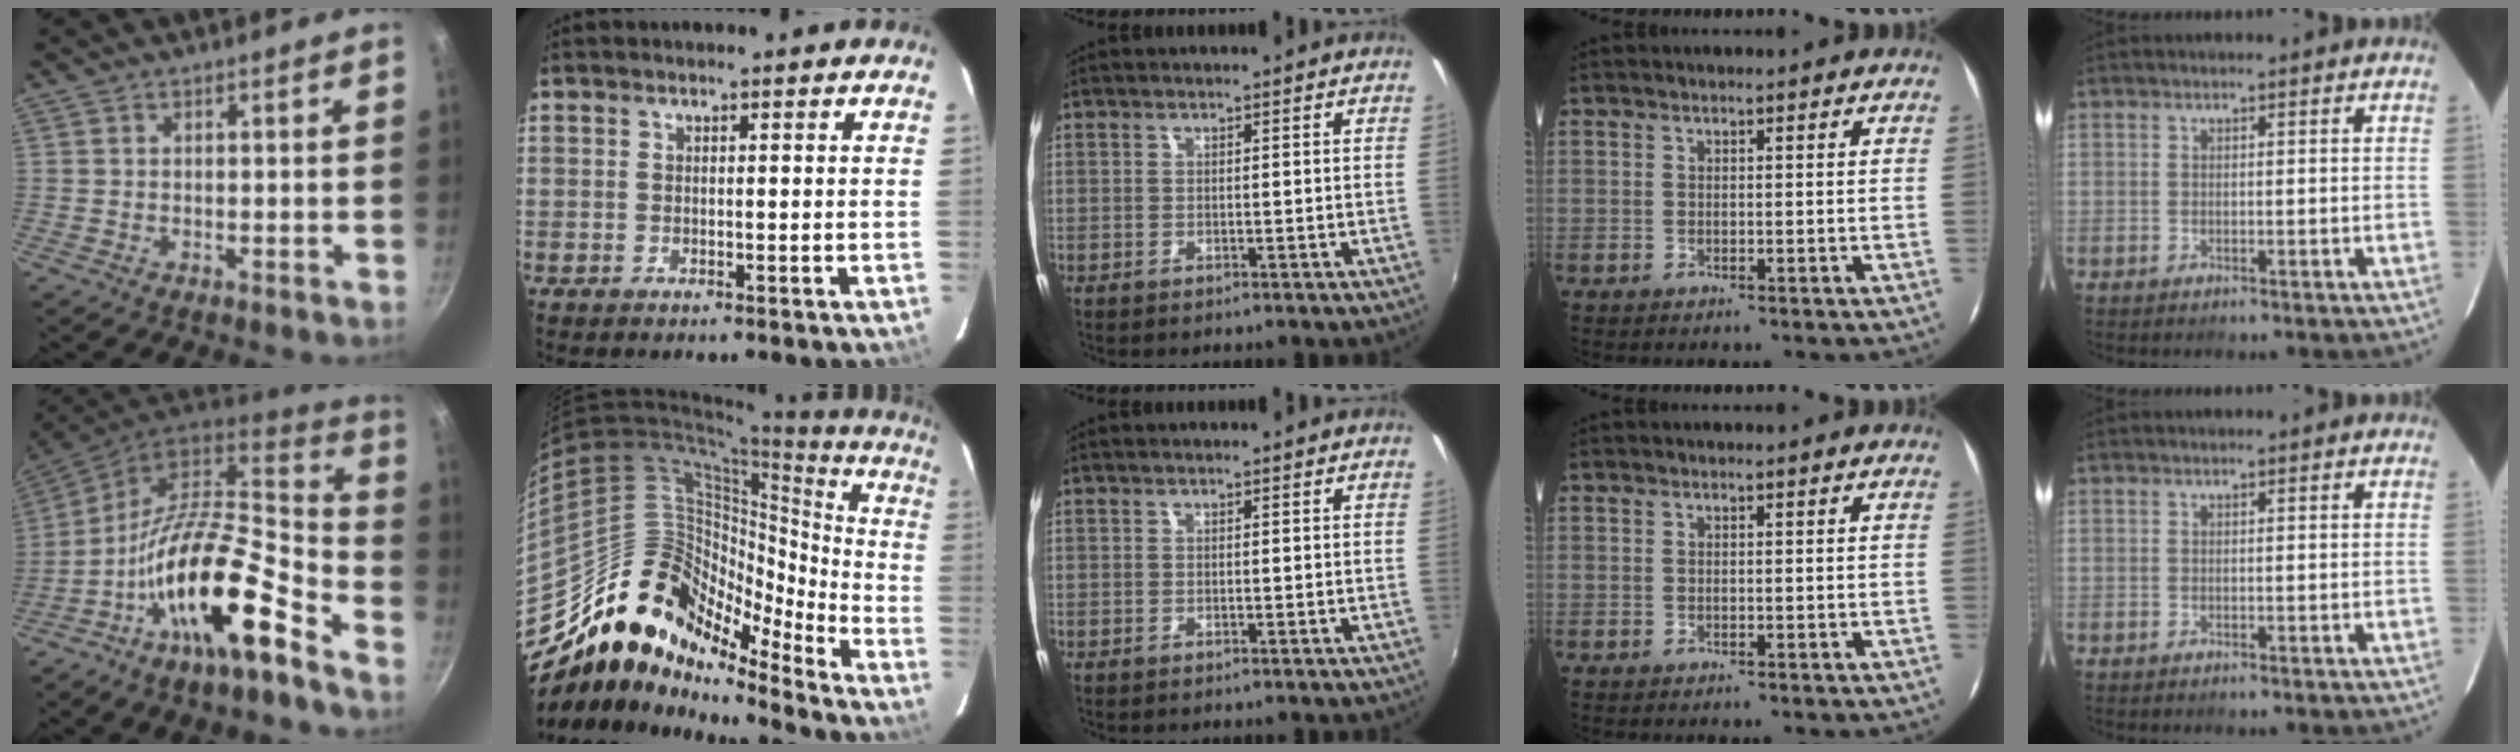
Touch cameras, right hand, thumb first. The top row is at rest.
{"thumb": {"total": 21.5, "force": [-11.6, 9.4, 15.4], "torque": [-0.200, 0.104, -0.218]}, "index": {"total": 19.5, "force": [-15.8, 8.9, 7.1], "torque": [-0.114, 0.032, -0.289]}}